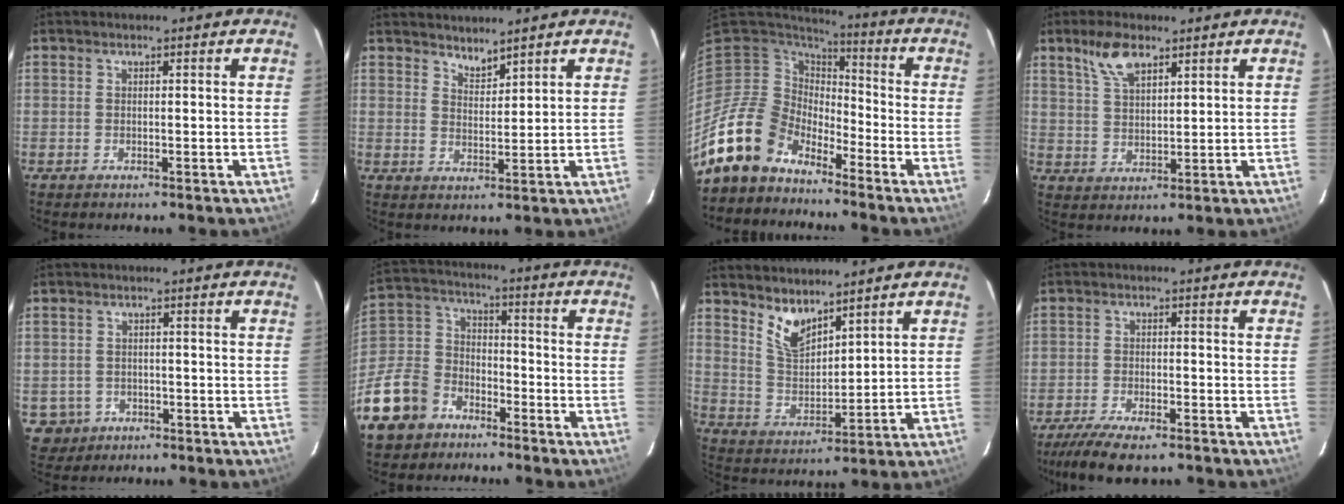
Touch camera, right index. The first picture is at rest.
{"total": 3.1, "force": [2.9, 0.6, 0.9], "torque": [-0.012, -0.001, 0.051]}
{"total": 12.2, "force": [-10.1, 6.6, 1.8], "torque": [-0.054, 0.024, -0.189]}
{"total": 6.8, "force": [4.4, 2.9, 4.3], "torque": [-0.082, 0.011, 0.088]}
{"total": 4.5, "force": [-1.3, 4.3, 0.6], "torque": [-0.021, 0.010, -0.012]}
{"total": 16.4, "force": [-10.1, 11.4, 5.9], "torque": [-0.175, 0.036, -0.177]}
{"total": 7.4, "force": [5.7, 2.8, 3.7], "torque": [-0.065, -0.004, 0.118]}
{"total": 9.3, "force": [-7.5, 2.4, 5.1], "torque": [-0.124, -0.026, -0.130]}